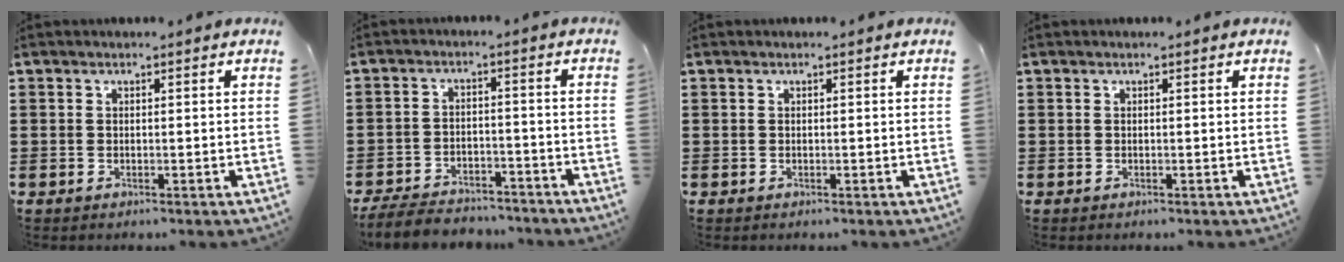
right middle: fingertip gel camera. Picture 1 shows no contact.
{"total": 5.8, "force": [-5.6, 1.4, 0.7], "torque": [-0.019, 0.013, -0.113]}
{"total": 0.0}
{"total": 0.0}